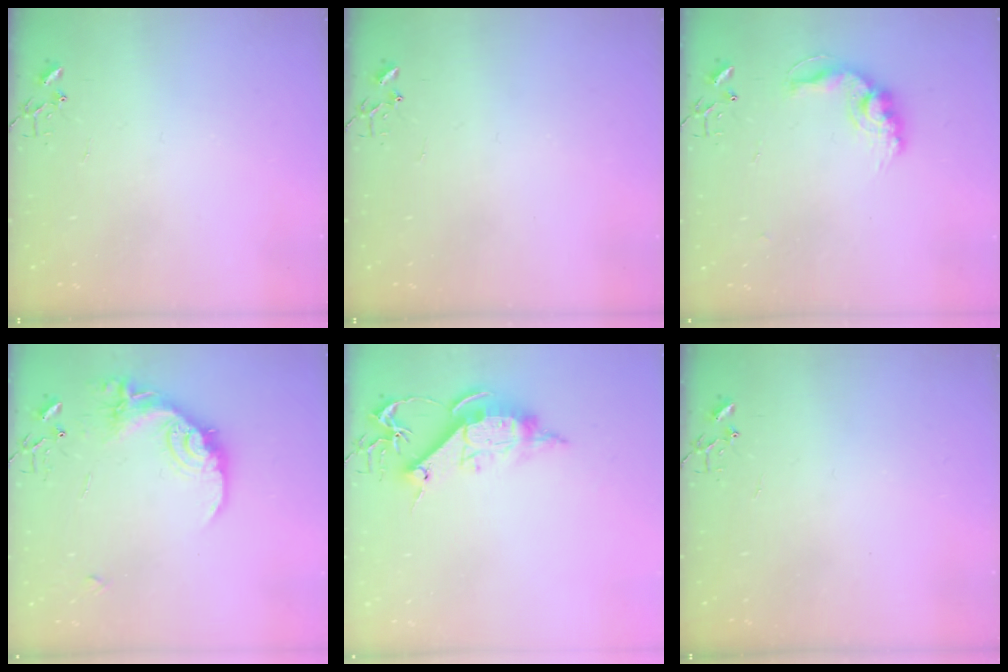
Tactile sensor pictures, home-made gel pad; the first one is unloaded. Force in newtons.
{"total": 0.0}
{"total": 13.8, "press": 13.8, "slide": 1.0}
{"total": 18.0, "press": 17.9, "slide": 1.1}
{"total": 12.5, "press": 12.5, "slide": 0.2}
{"total": 0.0}